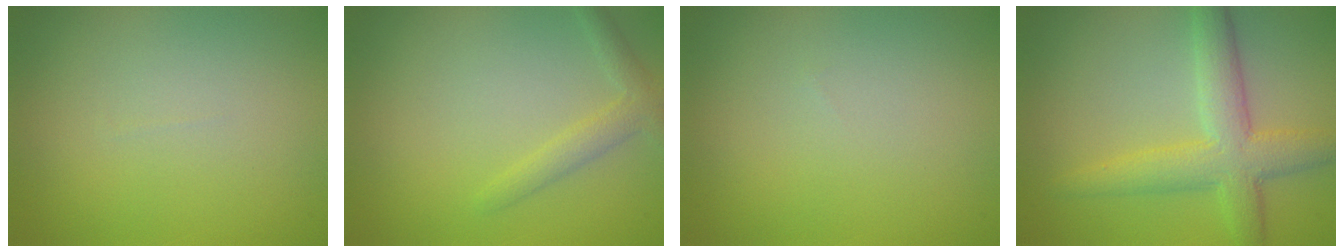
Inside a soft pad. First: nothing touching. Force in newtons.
{"total": 2.1, "press": 2.1, "slide": 0.1}
{"total": 0.0}
{"total": 5.3, "press": 5.3, "slide": 0.1}